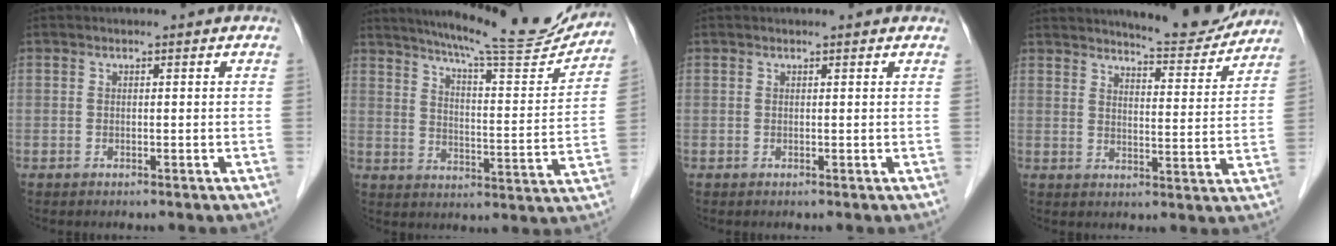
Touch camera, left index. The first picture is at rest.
{"total": 18.7, "force": [17.2, 1.0, 7.5], "torque": [-0.118, -0.045, 0.227]}
{"total": 1.7, "force": [1.6, 0.3, 0.4], "torque": [-0.014, 0.006, 0.012]}
{"total": 10.9, "force": [10.4, 1.1, 3.1], "torque": [-0.040, -0.020, 0.133]}